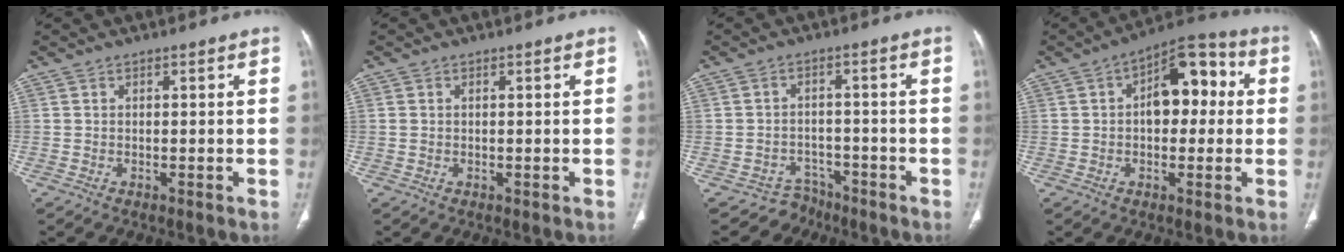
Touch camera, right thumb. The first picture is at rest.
{"total": 0.6, "force": [0.1, 0.5, 0.4], "torque": [-0.005, 0.002, 0.003]}
{"total": 4.6, "force": [-3.4, 2.7, -1.3], "torque": [0.027, 0.042, -0.056]}
{"total": 12.1, "force": [1.6, 7.1, 9.7], "torque": [-0.097, 0.036, 0.013]}